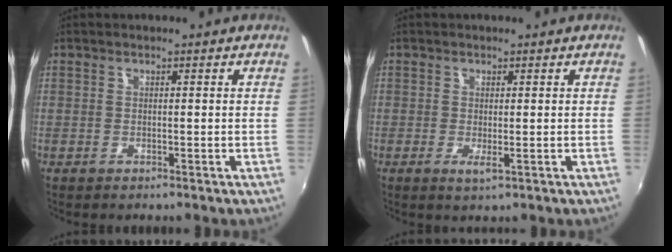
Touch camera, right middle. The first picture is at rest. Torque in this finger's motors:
{"motor_torque": [0.98, -1.17, -0.18, -0.02]}